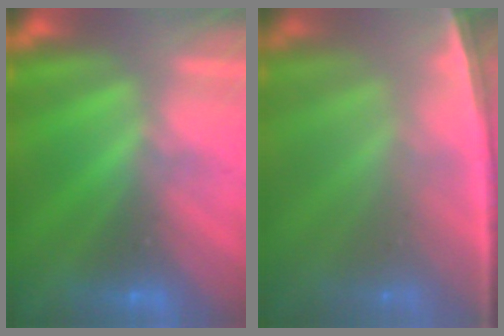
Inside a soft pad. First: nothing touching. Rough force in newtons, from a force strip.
{"total": 5.8}